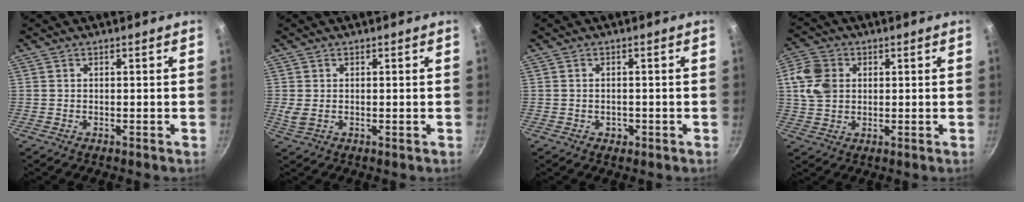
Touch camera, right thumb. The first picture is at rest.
{"total": 2.4, "force": [0.3, 1.5, 1.9], "torque": [-0.036, -0.003, 0.012]}
{"total": 1.6, "force": [-0.5, 1.3, 0.7], "torque": [-0.009, 0.003, -0.003]}
{"total": 8.0, "force": [1.6, 6.3, 4.7], "torque": [-0.079, 0.002, 0.022]}